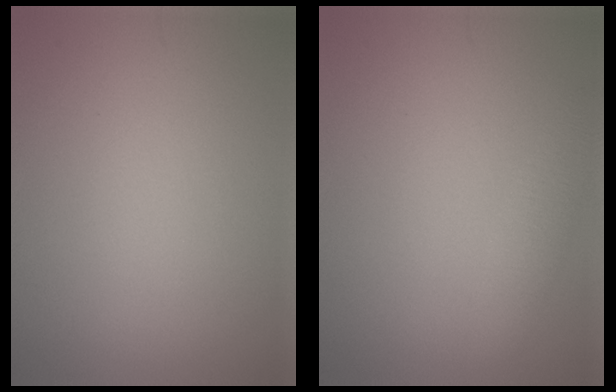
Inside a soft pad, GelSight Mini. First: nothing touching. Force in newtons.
{"total": 2.4, "press": 2.4, "slide": 0.2}